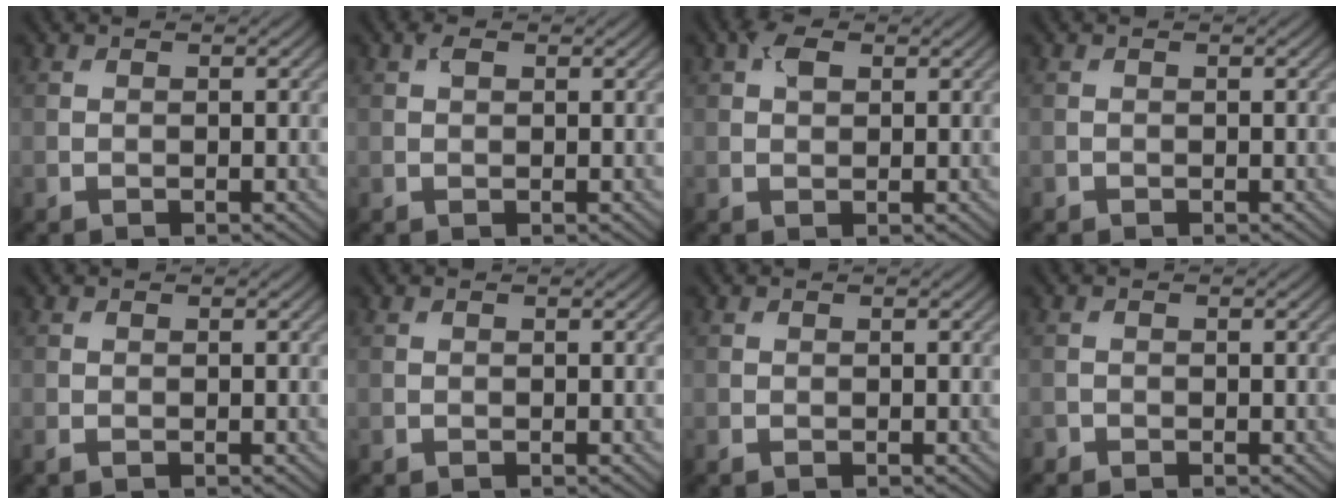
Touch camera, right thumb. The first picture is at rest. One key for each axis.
{"total": 1.0, "fx": 0.5, "fy": 0.6, "fz": 0.7, "tx": -0.015, "ty": 0.002, "tz": 0.008}
{"total": 2.3, "fx": 1.0, "fy": 1.4, "fz": 1.6, "tx": -0.032, "ty": 0.006, "tz": 0.014}
{"total": 0.0}
{"total": 0.5, "fx": -0.3, "fy": 0.2, "fz": 0.4, "tx": -0.014, "ty": -0.003, "tz": -0.006}
{"total": 0.0}
{"total": 0.0}
{"total": 0.6, "fx": -0.5, "fy": 0.2, "fz": -0.1, "tx": 0.001, "ty": -0.003, "tz": -0.011}